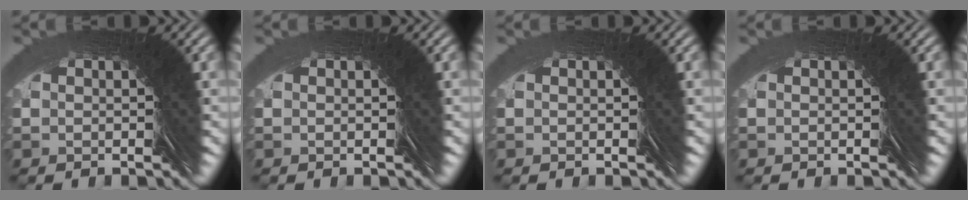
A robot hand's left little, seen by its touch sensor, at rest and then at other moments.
{"total": 0.0}
{"total": 0.0}
{"total": 0.0}